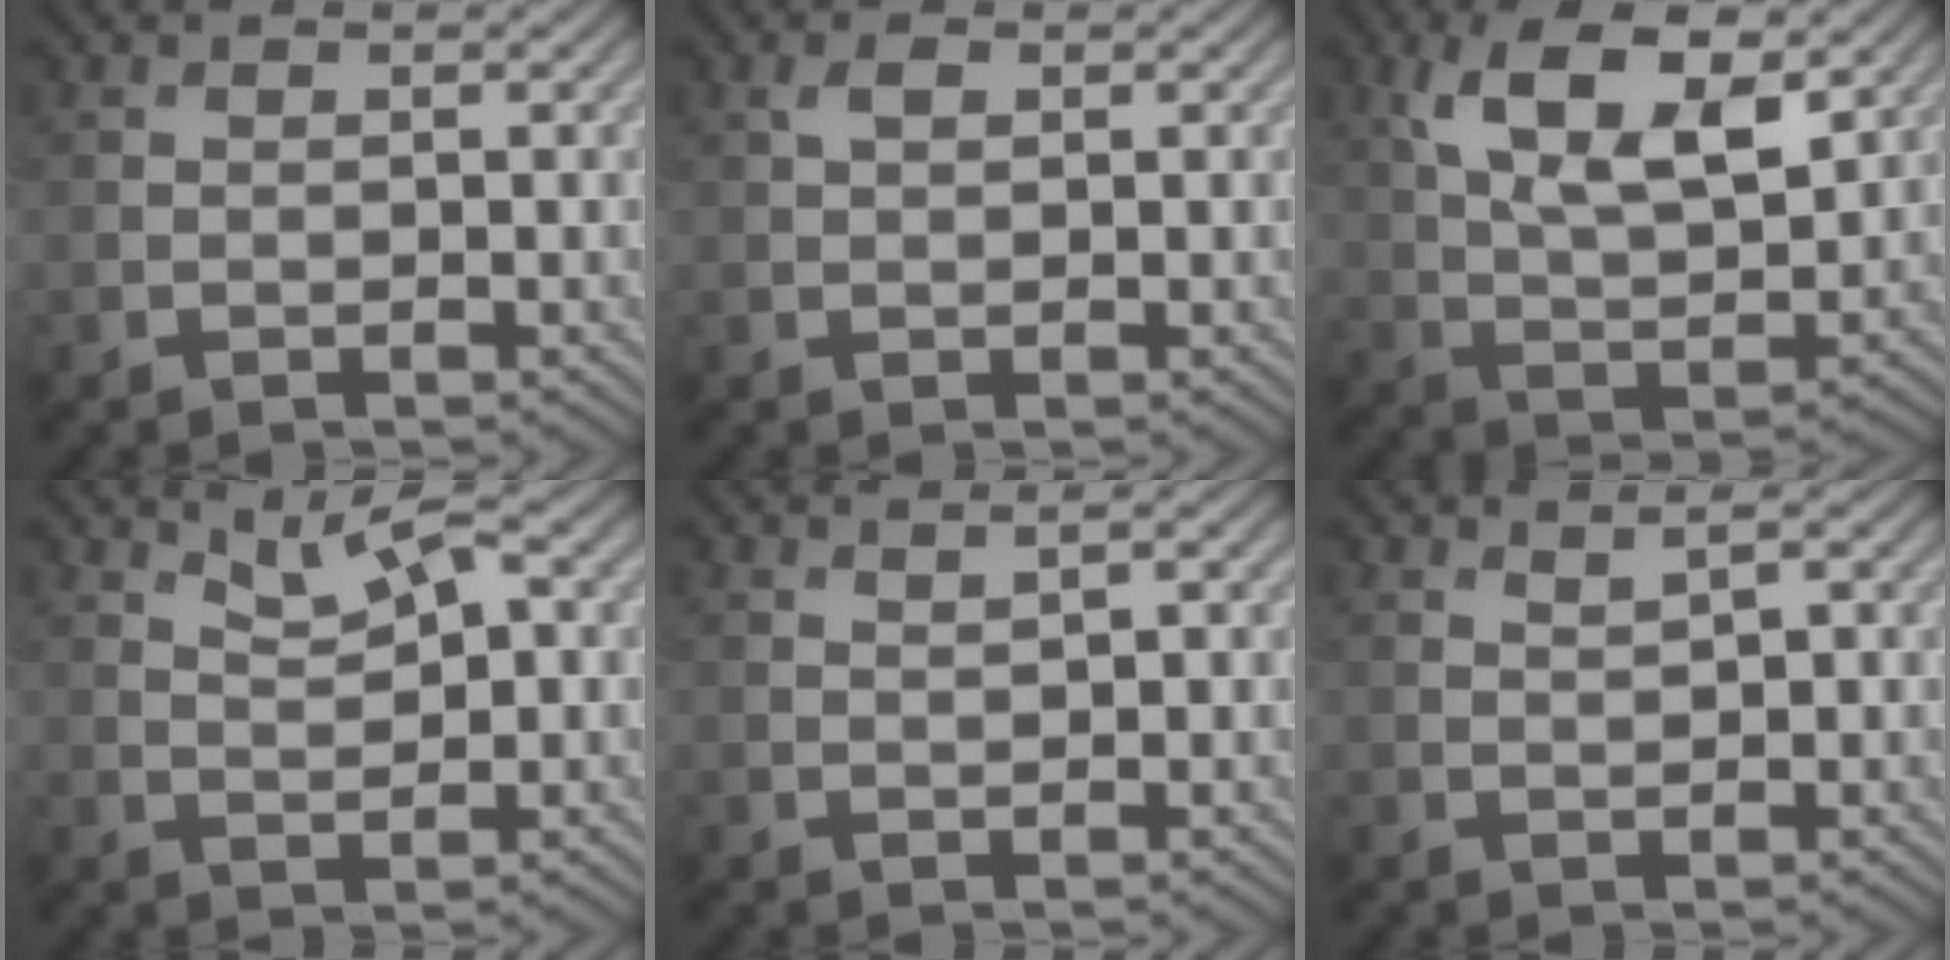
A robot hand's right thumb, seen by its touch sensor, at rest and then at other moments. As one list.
[{"total": 1.3, "force": [0.6, 0.7, 1.0], "torque": [-0.024, 0.003, 0.010]}, {"total": 11.4, "force": [5.2, 4.9, 8.9], "torque": [-0.178, 0.001, 0.096]}, {"total": 3.8, "force": [2.1, 1.3, 2.9], "torque": [-0.061, 0.006, 0.042]}, {"total": 1.3, "force": [0.7, 0.2, 1.0], "torque": [-0.018, -0.002, 0.013]}, {"total": 1.7, "force": [1.0, 0.3, 1.3], "torque": [-0.022, -0.004, 0.020]}]